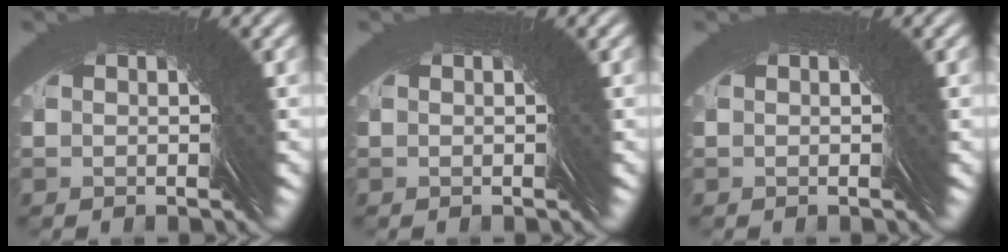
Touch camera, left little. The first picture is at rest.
{"total": 0.0}
{"total": 0.0}